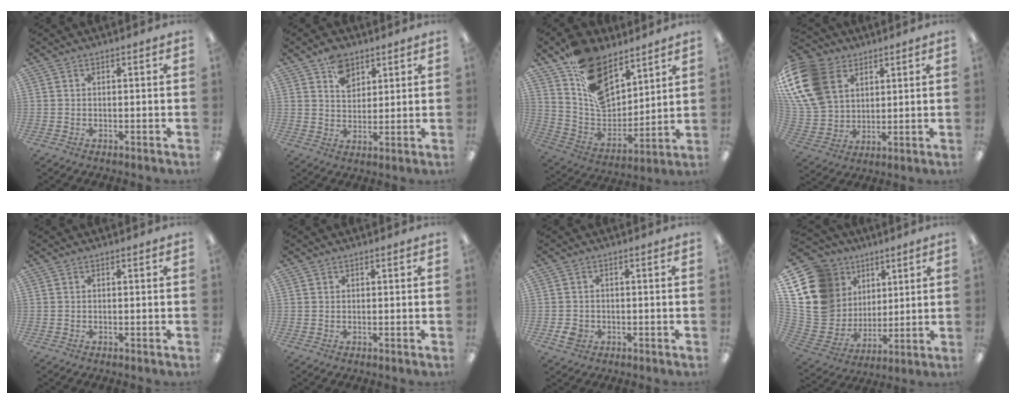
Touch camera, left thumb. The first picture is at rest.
{"total": 6.8, "force": [4.3, 4.6, 2.6], "torque": [-0.036, -0.010, 0.076]}
{"total": 16.1, "force": [10.0, 9.3, 8.6], "torque": [-0.157, -0.052, 0.192]}
{"total": 18.0, "force": [7.5, 13.1, 9.8], "torque": [-0.237, -0.017, 0.145]}
{"total": 0.0}
{"total": 0.8, "force": [0.5, 0.6, 0.0], "torque": [0.000, 0.002, 0.009]}
{"total": 3.2, "force": [-1.0, 2.8, 1.2], "torque": [-0.024, 0.003, -0.019]}
{"total": 18.7, "force": [8.9, 14.9, 6.9], "torque": [-0.175, -0.050, 0.186]}